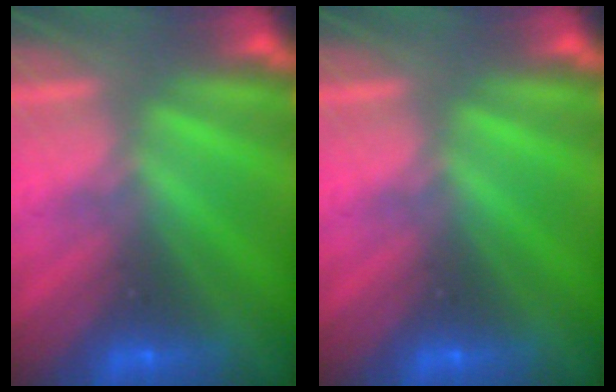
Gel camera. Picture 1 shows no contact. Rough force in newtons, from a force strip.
{"total": 0.0}